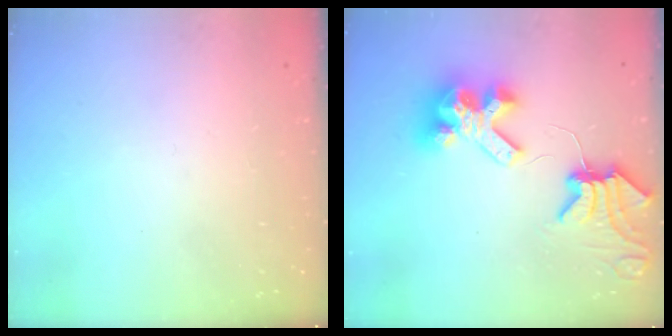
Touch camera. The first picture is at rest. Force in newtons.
{"total": 13.0, "press": 12.9, "slide": 1.4}